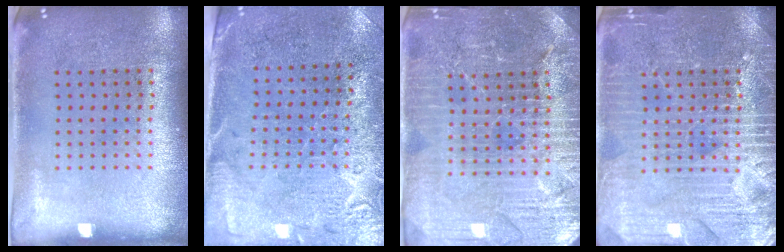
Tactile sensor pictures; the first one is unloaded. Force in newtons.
{"total": 2.7, "press": 2.4, "slide": 1.2}
{"total": 4.4, "press": 4.1, "slide": 1.5}
{"total": 6.4, "press": 6.4, "slide": 0.8}